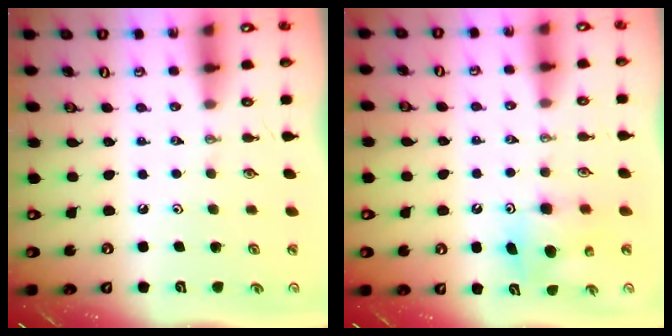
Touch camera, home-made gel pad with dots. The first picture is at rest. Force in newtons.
{"total": 7.6, "press": 7.6, "slide": 0.4}